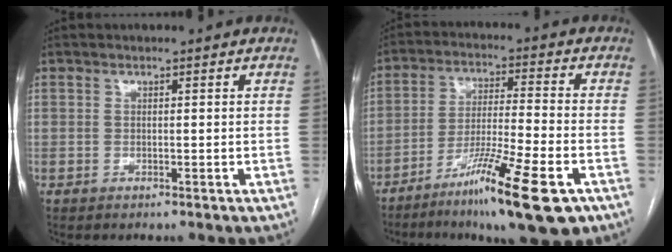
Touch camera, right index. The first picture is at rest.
{"total": 15.4, "force": [-8.8, 1.1, 12.6], "torque": [-0.204, -0.029, -0.146]}